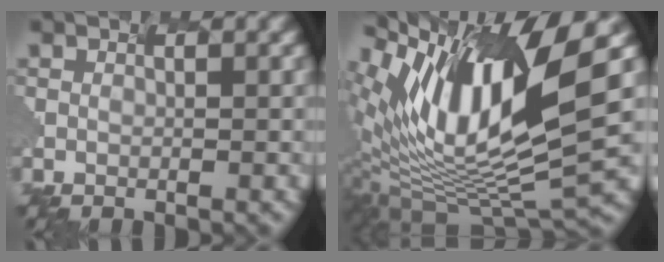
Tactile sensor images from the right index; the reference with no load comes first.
{"total": 12.3, "force": [4.6, 2.8, 11.0], "torque": [-0.210, 0.003, 0.095]}